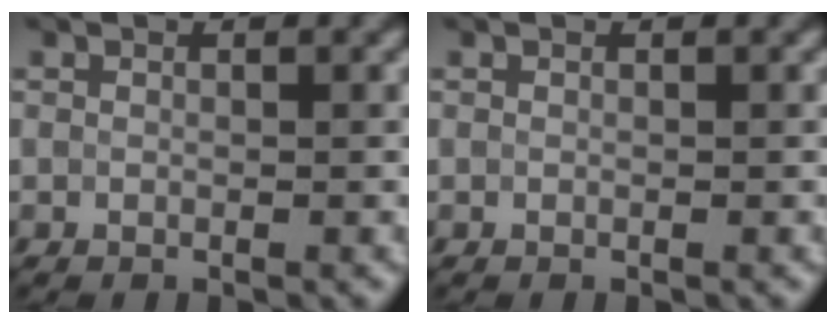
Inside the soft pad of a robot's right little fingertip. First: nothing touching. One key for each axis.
{"total": 0.0}